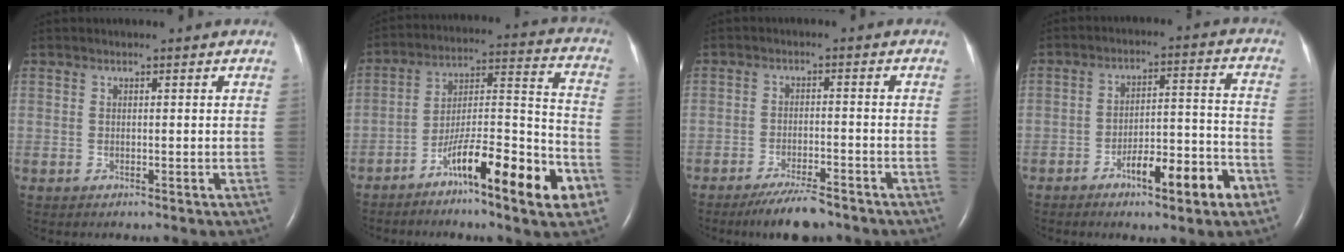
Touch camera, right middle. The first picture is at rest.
{"total": 16.4, "force": [-8.8, 1.8, 13.6], "torque": [-0.214, 0.005, -0.140]}
{"total": 6.4, "force": [-5.3, 1.1, 3.5], "torque": [-0.063, -0.012, -0.090]}
{"total": 10.6, "force": [-5.9, 1.9, 8.6], "torque": [-0.130, 0.016, -0.085]}